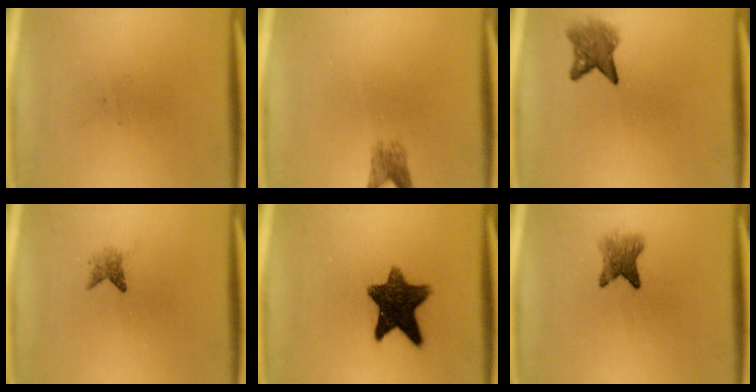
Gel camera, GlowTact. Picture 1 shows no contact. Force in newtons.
{"total": 2.2}
{"total": 3.9}
{"total": 1.6}
{"total": 11.2}
{"total": 3.9}